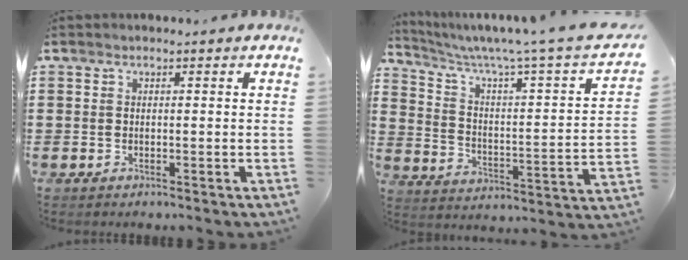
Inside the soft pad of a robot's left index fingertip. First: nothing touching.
{"total": 5.1, "force": [3.6, 0.0, 3.6], "torque": [-0.083, -0.037, 0.052]}